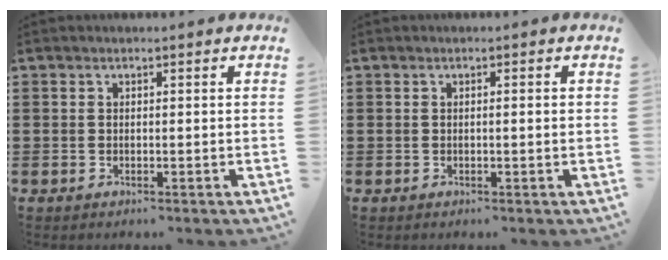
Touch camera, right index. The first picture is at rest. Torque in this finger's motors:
{"motor_torque": [-0.28, -0.11, -0.01, -0.01]}